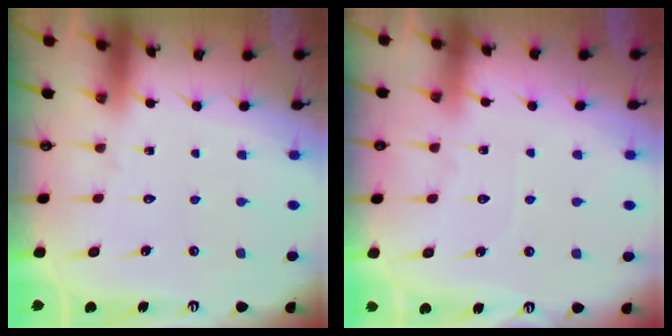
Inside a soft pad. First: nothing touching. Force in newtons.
{"total": 3.3, "press": 3.3, "slide": 0.4}